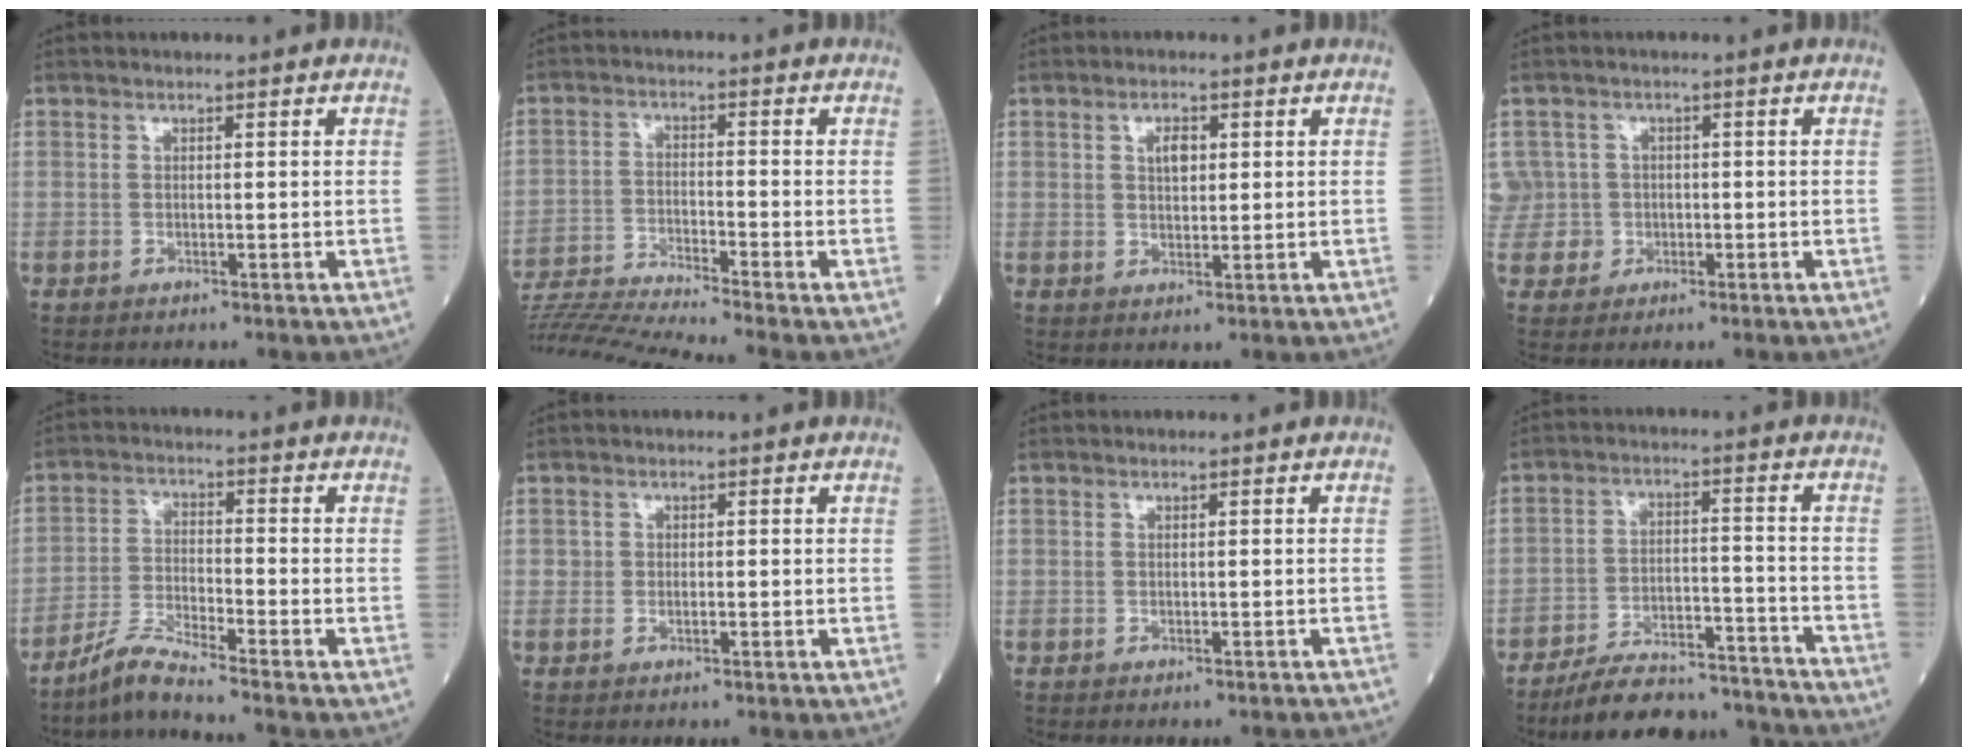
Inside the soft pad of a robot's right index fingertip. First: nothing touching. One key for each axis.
{"total": 11.5, "fx": -10.5, "fy": -3.2, "fz": 3.4, "tx": -0.051, "ty": -0.014, "tz": -0.184}
{"total": 2.9, "fx": 0.9, "fy": 1.4, "fz": 2.3, "tx": -0.040, "ty": 0.001, "tz": 0.016}
{"total": 5.6, "fx": -0.1, "fy": 5.6, "fz": -0.3, "tx": 0.005, "ty": 0.029, "tz": 0.002}
{"total": 5.3, "fx": -4.8, "fy": -1.1, "fz": 1.9, "tx": -0.045, "ty": -0.023, "tz": -0.098}
{"total": 0.9, "fx": -0.1, "fy": 0.8, "fz": 0.5, "tx": -0.010, "ty": 0.001, "tz": -0.002}
{"total": 1.2, "fx": -1.2, "fy": 0.2, "fz": 0.3, "tx": -0.003, "ty": -0.001, "tz": -0.017}
{"total": 15.4, "fx": -14.4, "fy": 3.2, "fz": 4.4, "tx": -0.069, "ty": 0.023, "tz": -0.210}